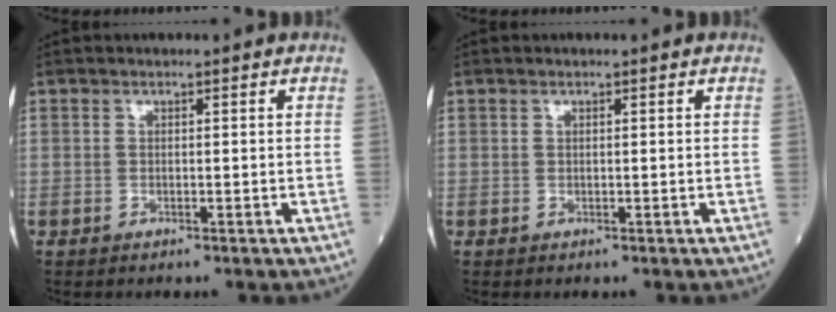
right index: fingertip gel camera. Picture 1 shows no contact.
{"total": 0.0}